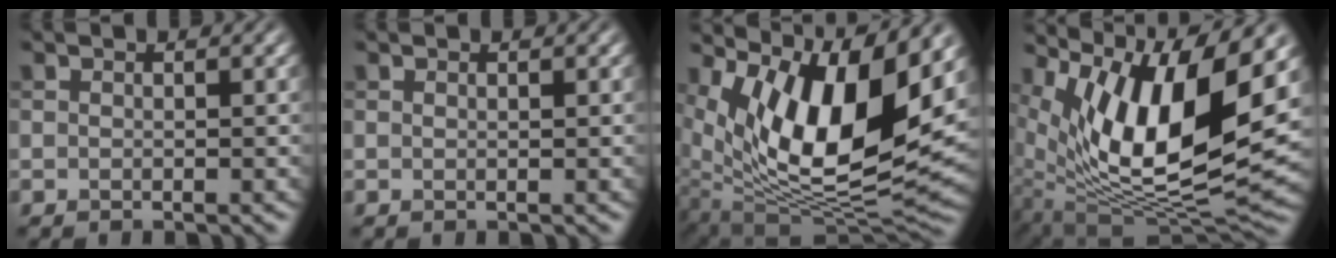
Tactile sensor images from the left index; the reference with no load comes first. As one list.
[{"total": 0.0}, {"total": 13.2, "force": [5.3, 5.2, 10.9], "torque": [-0.187, -0.009, 0.099]}, {"total": 14.2, "force": [4.9, 5.0, 12.4], "torque": [-0.216, -0.003, 0.089]}]